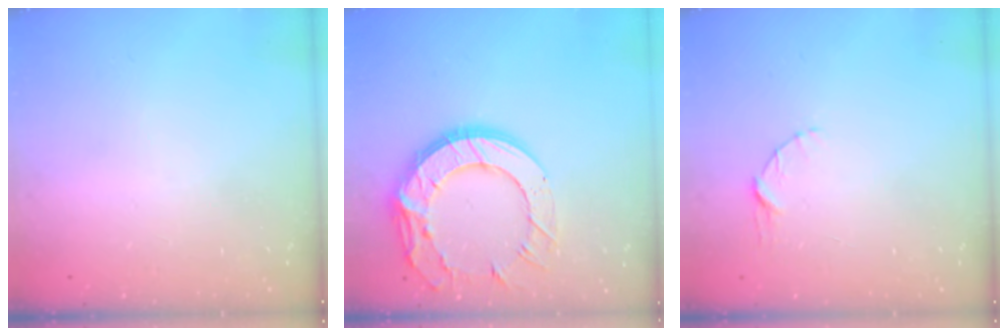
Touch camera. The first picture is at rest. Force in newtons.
{"total": 17.6, "press": 17.5, "slide": 1.2}
{"total": 3.8, "press": 3.8, "slide": 0.4}